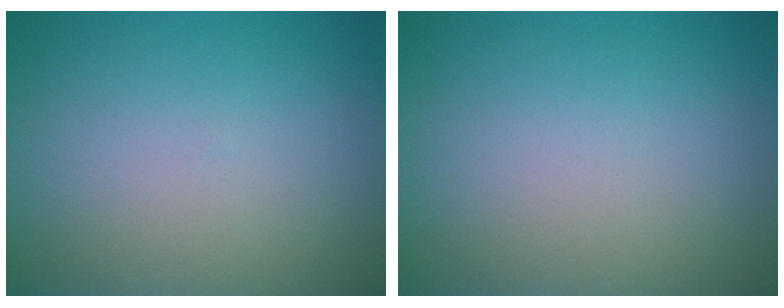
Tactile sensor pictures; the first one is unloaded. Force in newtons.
{"total": 0.0}